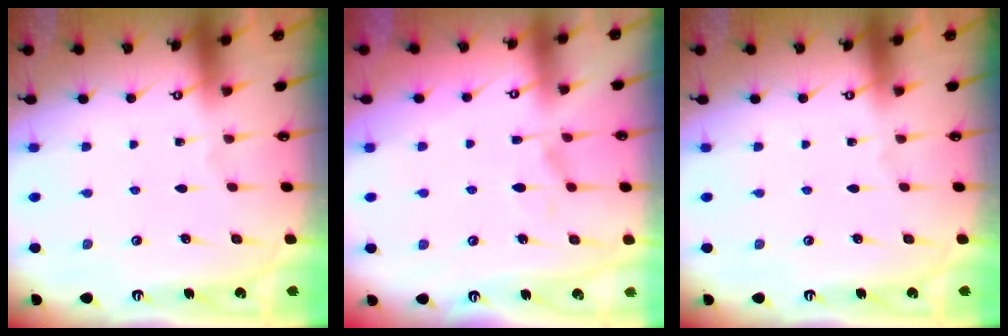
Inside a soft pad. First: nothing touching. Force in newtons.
{"total": 0.9, "press": 0.1, "slide": 0.9}
{"total": 0.0}